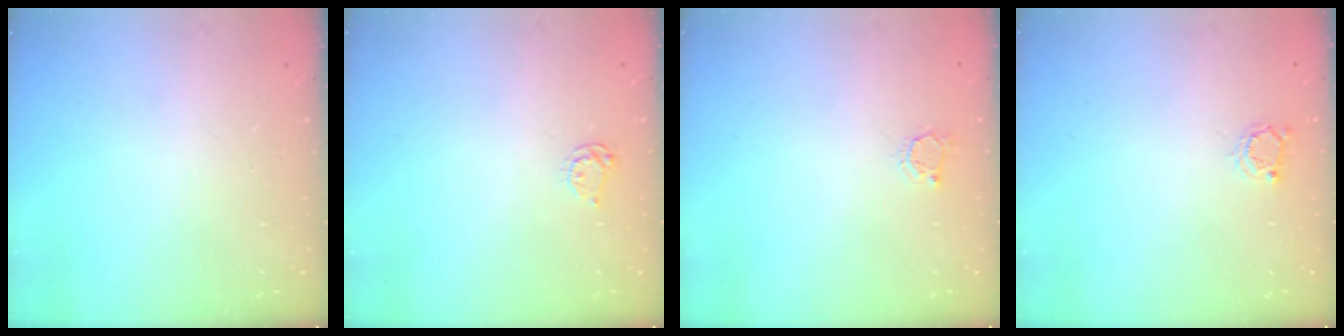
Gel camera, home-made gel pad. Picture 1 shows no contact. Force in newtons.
{"total": 3.8, "press": 3.8, "slide": 0.4}
{"total": 3.0, "press": 3.0, "slide": 0.4}
{"total": 2.5, "press": 2.5, "slide": 0.3}